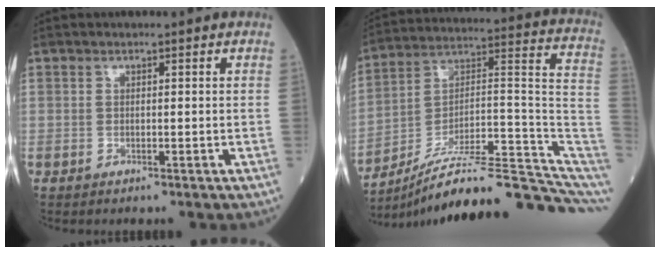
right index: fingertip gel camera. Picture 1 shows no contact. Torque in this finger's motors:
{"motor_torque": [-0.30, -1.84, 0.69, 0.17]}